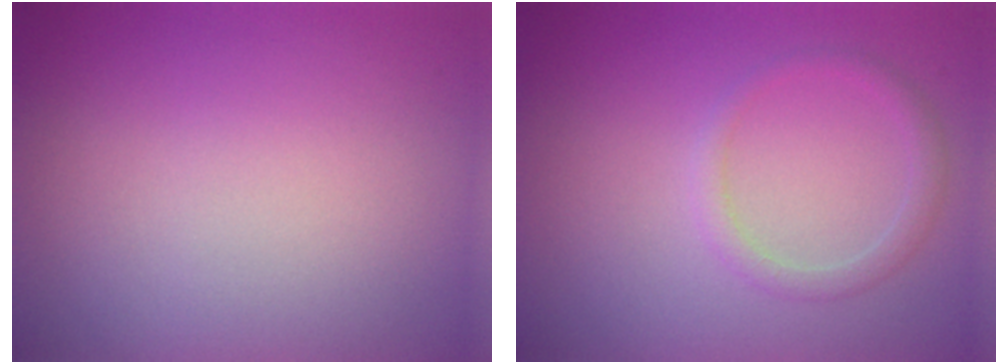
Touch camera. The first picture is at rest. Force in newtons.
{"total": 1.5, "press": 1.5, "slide": 0.1}